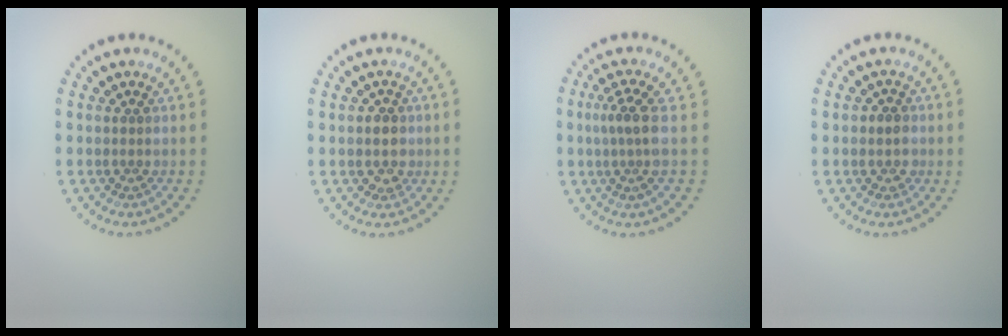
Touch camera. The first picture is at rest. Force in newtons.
{"total": 2.0, "press": 1.8, "slide": 0.8}
{"total": 2.7, "press": 2.0, "slide": 1.8}
{"total": 1.3, "press": 1.2, "slide": 0.5}